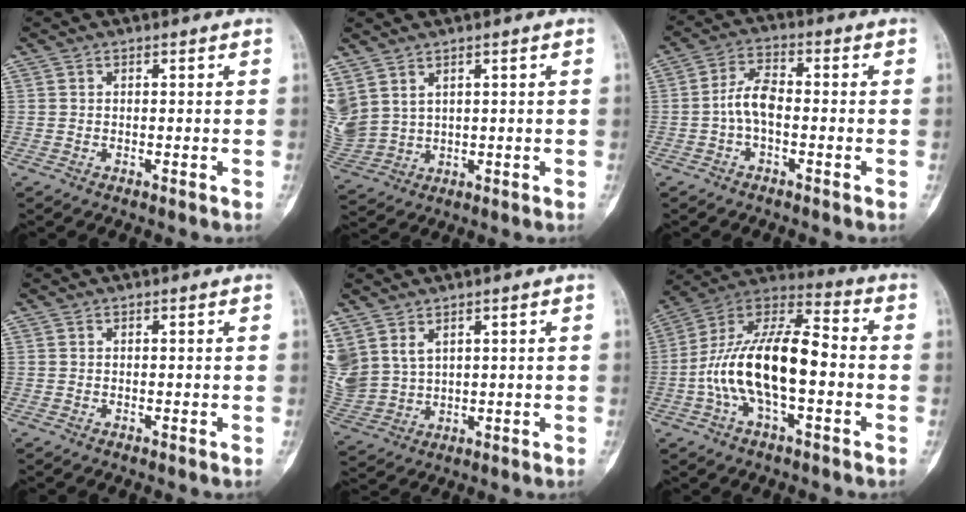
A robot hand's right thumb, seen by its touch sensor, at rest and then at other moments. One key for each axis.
{"total": 9.7, "fx": 4.6, "fy": 6.6, "fz": 5.4, "tx": -0.140, "ty": -0.011, "tz": 0.116}
{"total": 5.8, "fx": -1.2, "fy": 2.9, "fz": 4.8, "tx": -0.092, "ty": 0.023, "tz": -0.030}
{"total": 0.0}
{"total": 11.7, "fx": 5.4, "fy": 8.3, "fz": 6.2, "tx": -0.162, "ty": -0.004, "tz": 0.132}
{"total": 19.0, "fx": -2.7, "fy": 8.4, "fz": 16.8, "tx": -0.307, "ty": 0.051, "tz": -0.053}